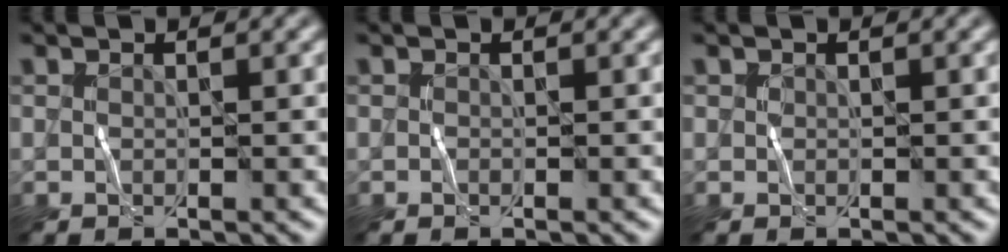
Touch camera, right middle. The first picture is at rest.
{"total": 0.0}
{"total": 0.0}